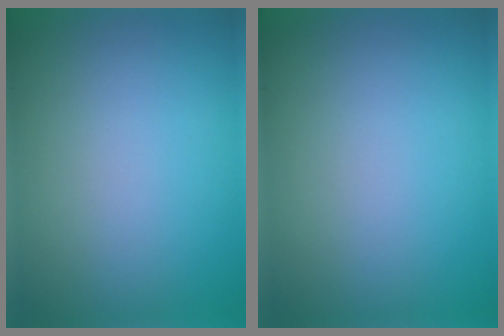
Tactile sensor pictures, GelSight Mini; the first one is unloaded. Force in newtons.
{"total": 0.0}